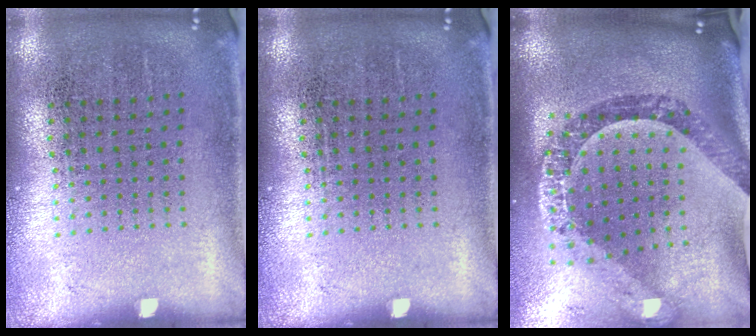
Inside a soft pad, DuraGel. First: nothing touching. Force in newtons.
{"total": 0.0}
{"total": 2.4, "press": 1.9, "slide": 1.5}